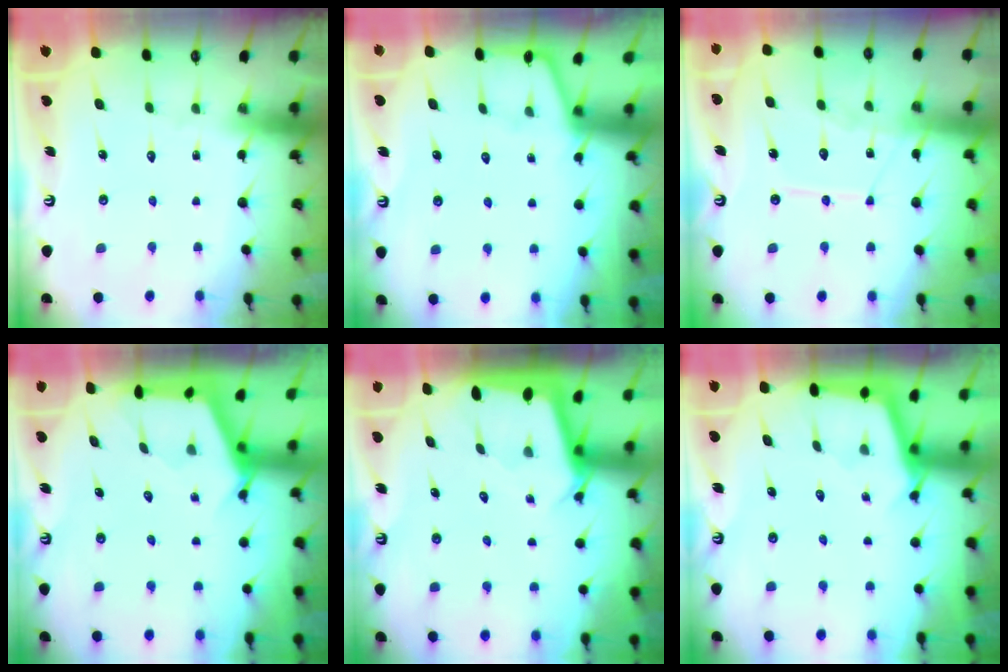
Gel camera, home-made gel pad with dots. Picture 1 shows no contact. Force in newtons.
{"total": 2.3, "press": 2.3, "slide": 0.4}
{"total": 11.3, "press": 11.3, "slide": 1.2}
{"total": 2.7, "press": 2.7, "slide": 0.3}
{"total": 2.4, "press": 2.4, "slide": 0.2}
{"total": 2.3, "press": 2.3, "slide": 0.2}